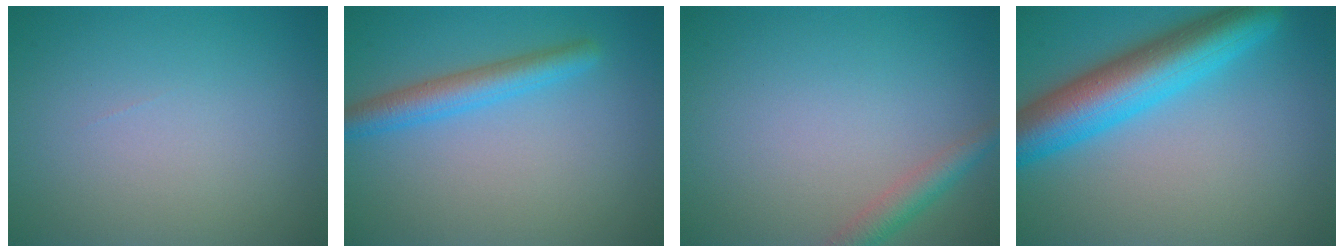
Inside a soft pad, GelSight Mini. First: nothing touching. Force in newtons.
{"total": 3.3, "press": 3.3, "slide": 0.1}
{"total": 2.4, "press": 2.4, "slide": 0.1}
{"total": 8.4, "press": 8.4, "slide": 0.2}